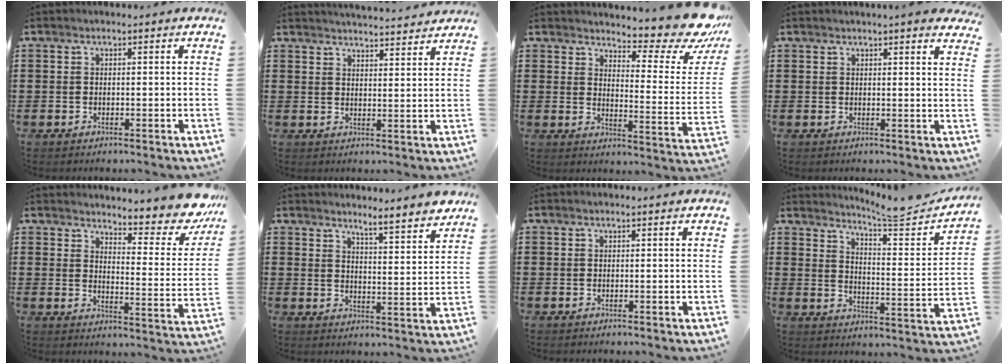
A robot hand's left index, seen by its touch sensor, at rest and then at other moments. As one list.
[{"total": 3.5, "force": [3.5, -0.3, 0.1], "torque": [-0.011, -0.018, 0.063]}, {"total": 9.9, "force": [8.7, 1.6, 4.5], "torque": [-0.066, -0.070, 0.146]}, {"total": 2.1, "force": [2.0, -0.2, 0.7], "torque": [-0.010, -0.007, 0.036]}, {"total": 6.9, "force": [6.4, 0.6, 2.5], "torque": [-0.046, -0.056, 0.108]}, {"total": 4.8, "force": [4.6, -0.5, 1.2], "torque": [-0.034, -0.033, 0.076]}, {"total": 0.0}, {"total": 5.9, "force": [5.4, -0.3, 2.4], "torque": [-0.055, -0.042, 0.083]}]